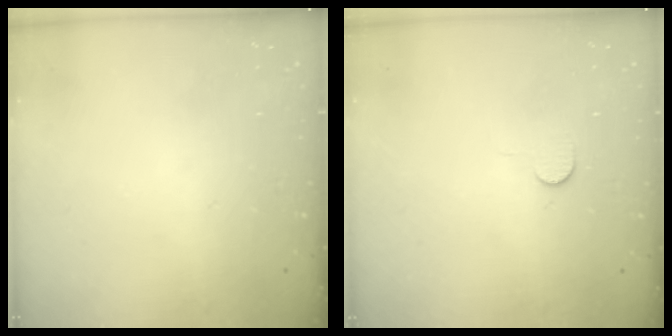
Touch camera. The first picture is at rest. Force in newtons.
{"total": 3.6, "press": 3.6, "slide": 0.4}